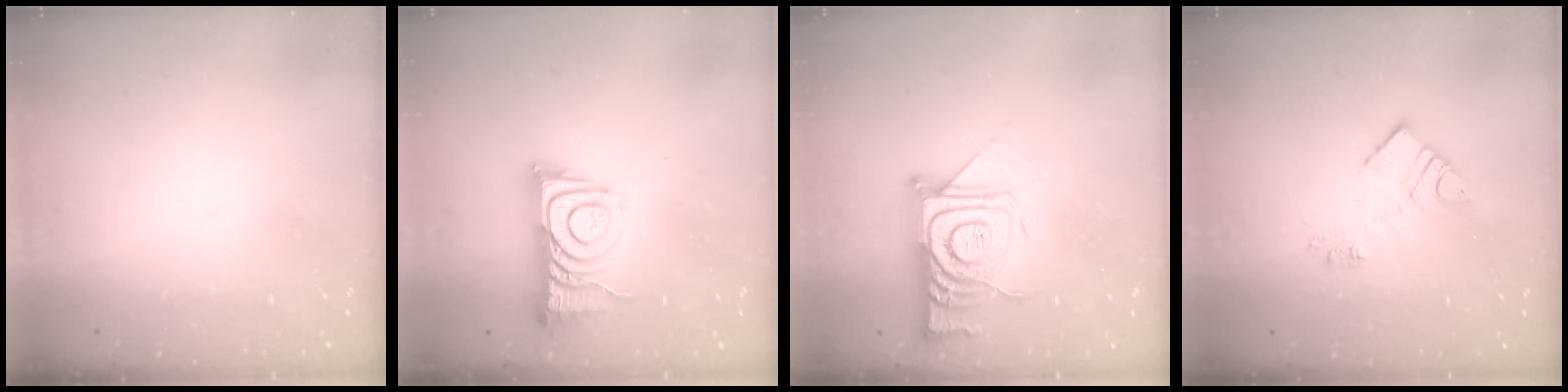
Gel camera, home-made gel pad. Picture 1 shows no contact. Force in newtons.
{"total": 11.4, "press": 11.3, "slide": 1.0}
{"total": 15.2, "press": 15.1, "slide": 1.1}
{"total": 10.1, "press": 10.1, "slide": 0.6}